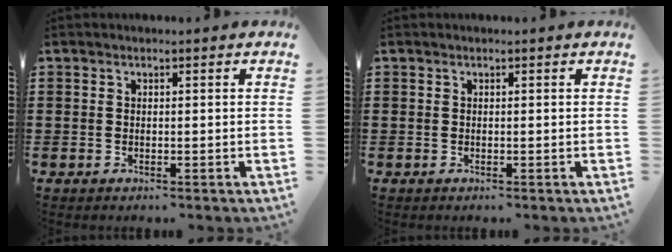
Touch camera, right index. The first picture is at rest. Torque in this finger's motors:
{"motor_torque": [0.00, 0.00, 0.00, 0.00]}